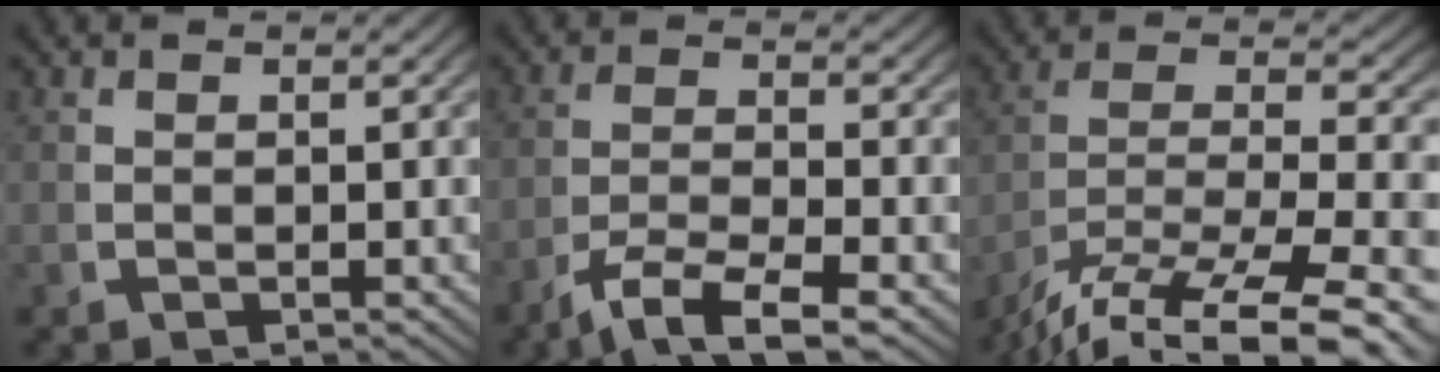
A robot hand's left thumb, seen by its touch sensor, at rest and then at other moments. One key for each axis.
{"total": 5.2, "fx": -2.5, "fy": 2.2, "fz": 4.0, "tx": -0.079, "ty": -0.011, "tz": -0.037}
{"total": 11.0, "fx": -4.3, "fy": 6.3, "fz": 7.9, "tx": -0.178, "ty": -0.052, "tz": -0.037}